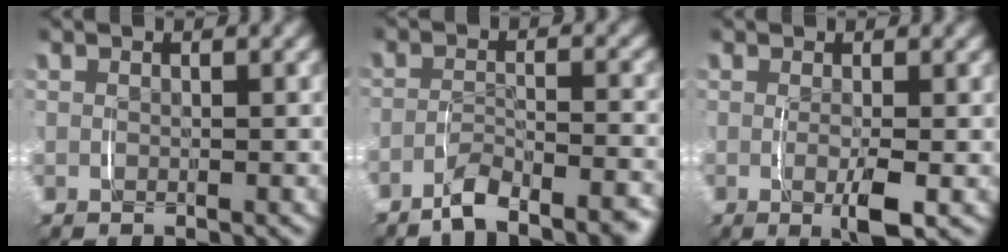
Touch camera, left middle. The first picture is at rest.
{"total": 4.1, "force": [-3.5, 0.8, 1.9], "torque": [-0.030, 0.002, -0.063]}
{"total": 2.8, "force": [-0.5, 0.4, 2.7], "torque": [-0.044, -0.010, -0.006]}